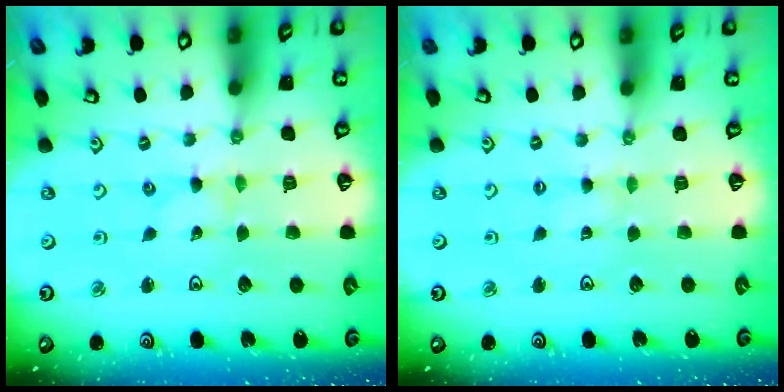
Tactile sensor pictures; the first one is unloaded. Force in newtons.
{"total": 1.5, "press": 1.5, "slide": 0.3}